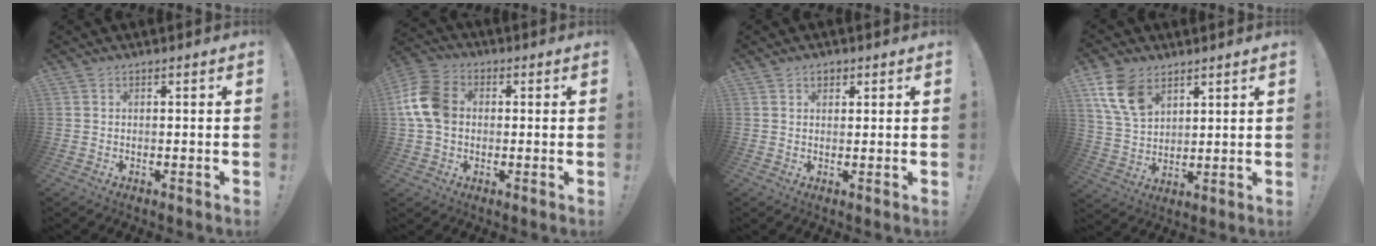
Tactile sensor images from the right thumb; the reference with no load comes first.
{"total": 12.2, "force": [0.8, 9.3, 7.9], "torque": [-0.160, 0.017, 0.023]}
{"total": 2.1, "force": [1.2, 1.4, 1.0], "torque": [-0.006, -0.004, 0.020]}
{"total": 12.1, "force": [6.7, 7.7, 6.6], "torque": [-0.129, -0.022, 0.132]}